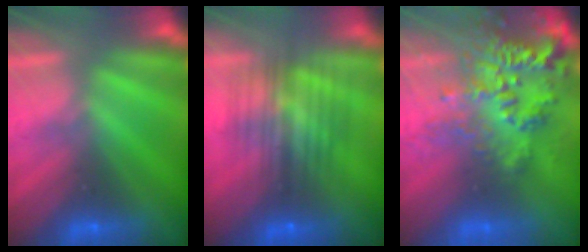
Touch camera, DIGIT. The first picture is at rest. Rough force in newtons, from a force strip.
{"total": 7.3}
{"total": 7.6}